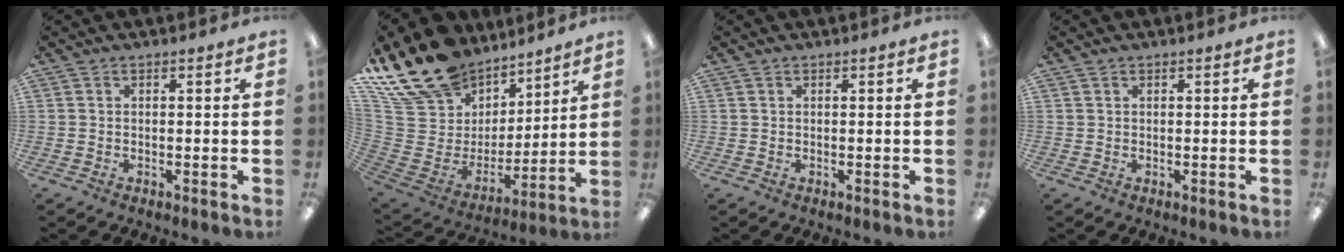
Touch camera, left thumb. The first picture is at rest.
{"total": 22.0, "force": [16.0, 13.0, 7.8], "torque": [-0.156, -0.102, 0.312]}
{"total": 0.0}
{"total": 0.5, "force": [0.3, 0.4, -0.1], "torque": [0.001, 0.002, 0.006]}